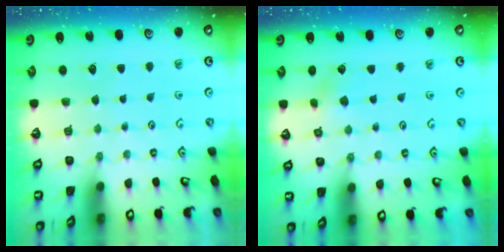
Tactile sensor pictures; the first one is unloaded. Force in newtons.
{"total": 2.6, "press": 2.4, "slide": 0.9}